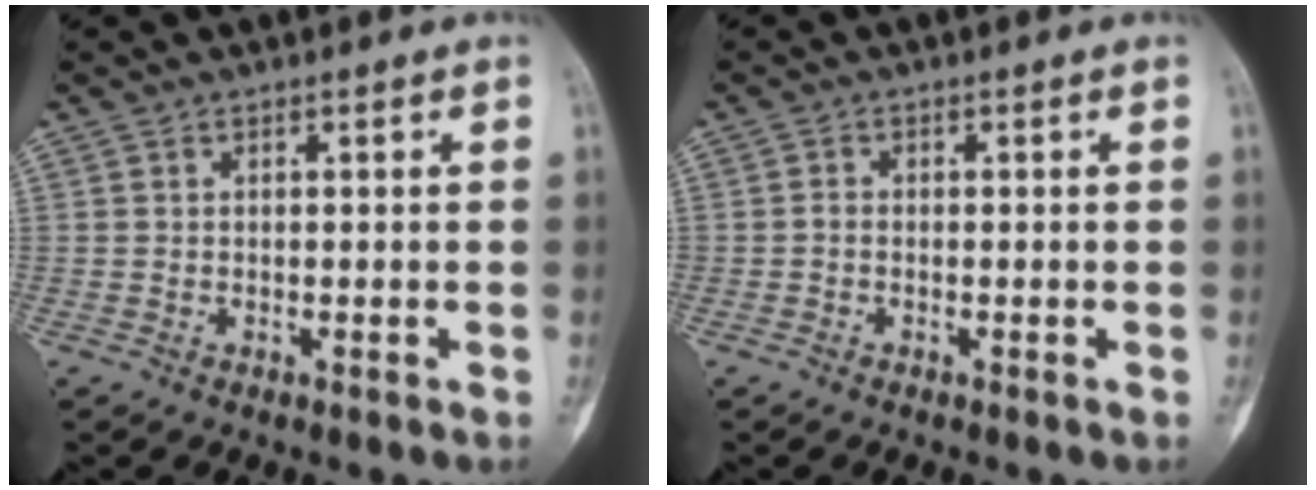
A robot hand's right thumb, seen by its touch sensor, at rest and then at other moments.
{"total": 0.9, "force": [-0.4, 0.6, 0.5], "torque": [-0.010, 0.001, -0.013]}